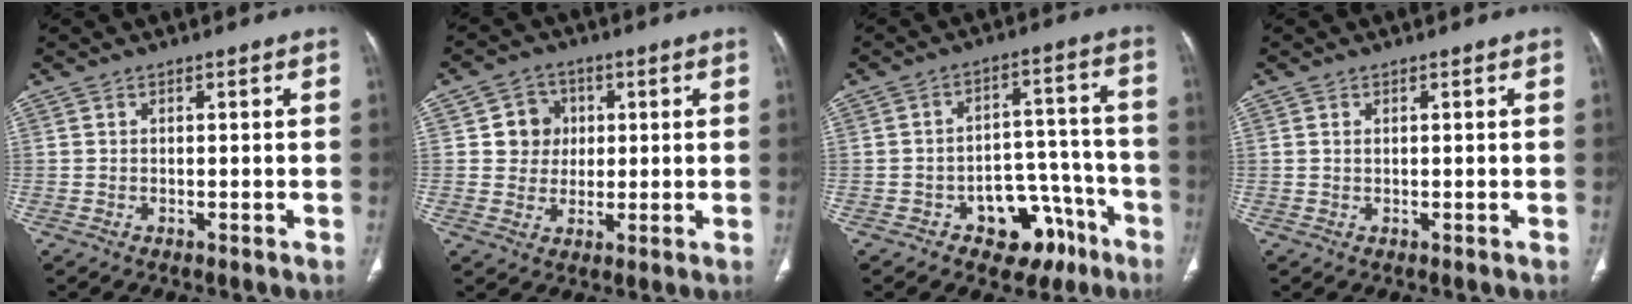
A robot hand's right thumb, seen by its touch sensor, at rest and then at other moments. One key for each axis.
{"total": 6.4, "fx": 1.3, "fy": 6.0, "fz": 1.9, "tx": 0.006, "ty": 0.004, "tz": 0.018}
{"total": 12.3, "fx": -6.8, "fy": 8.2, "fz": 6.1, "tx": -0.032, "ty": 0.072, "tz": -0.089}
{"total": 0.6, "fx": 0.3, "fy": 0.3, "fz": 0.4, "tx": -0.012, "ty": 0.000, "tz": 0.006}